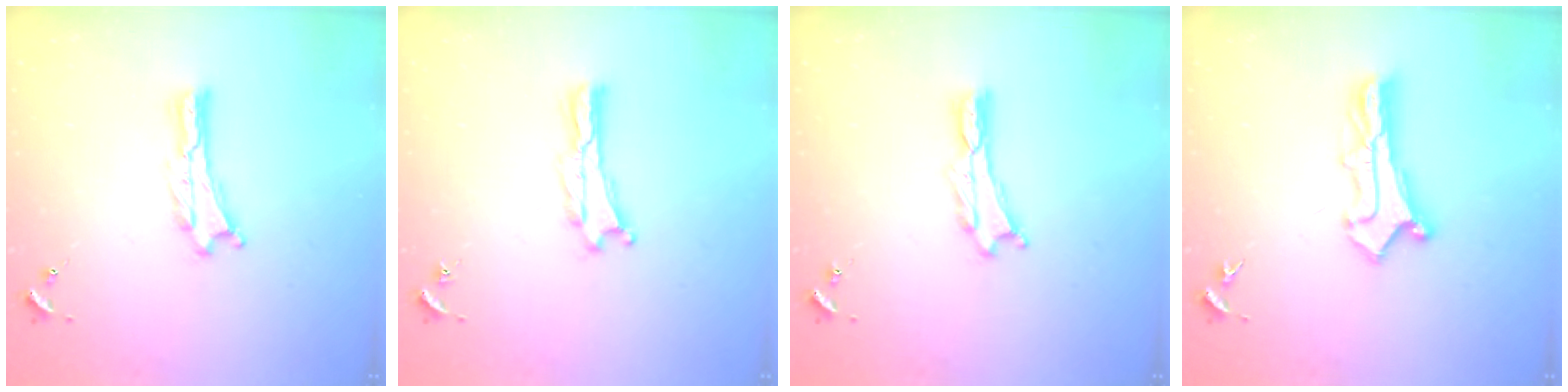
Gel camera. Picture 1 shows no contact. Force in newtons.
{"total": 0.0}
{"total": 0.0}
{"total": 2.9, "press": 2.9, "slide": 0.3}